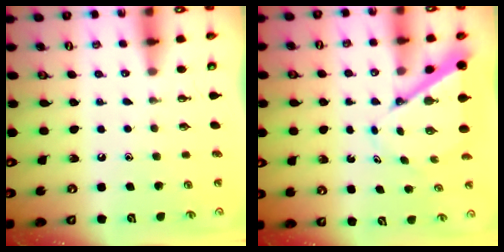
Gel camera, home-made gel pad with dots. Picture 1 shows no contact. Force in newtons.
{"total": 6.9, "press": 6.9, "slide": 0.5}